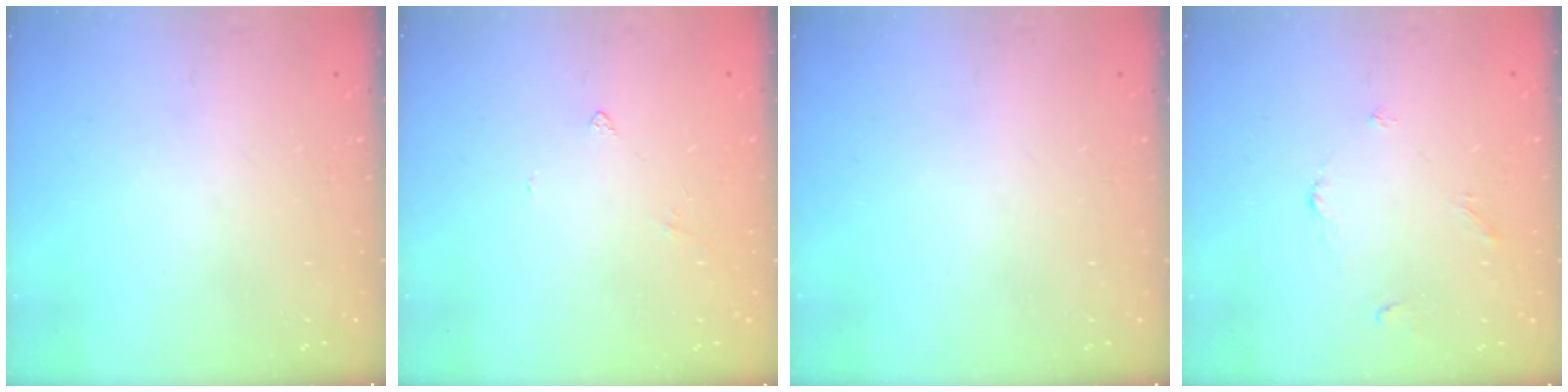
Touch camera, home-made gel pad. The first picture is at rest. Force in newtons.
{"total": 2.6, "press": 2.6, "slide": 0.5}
{"total": 0.0}
{"total": 2.9, "press": 2.9, "slide": 0.5}